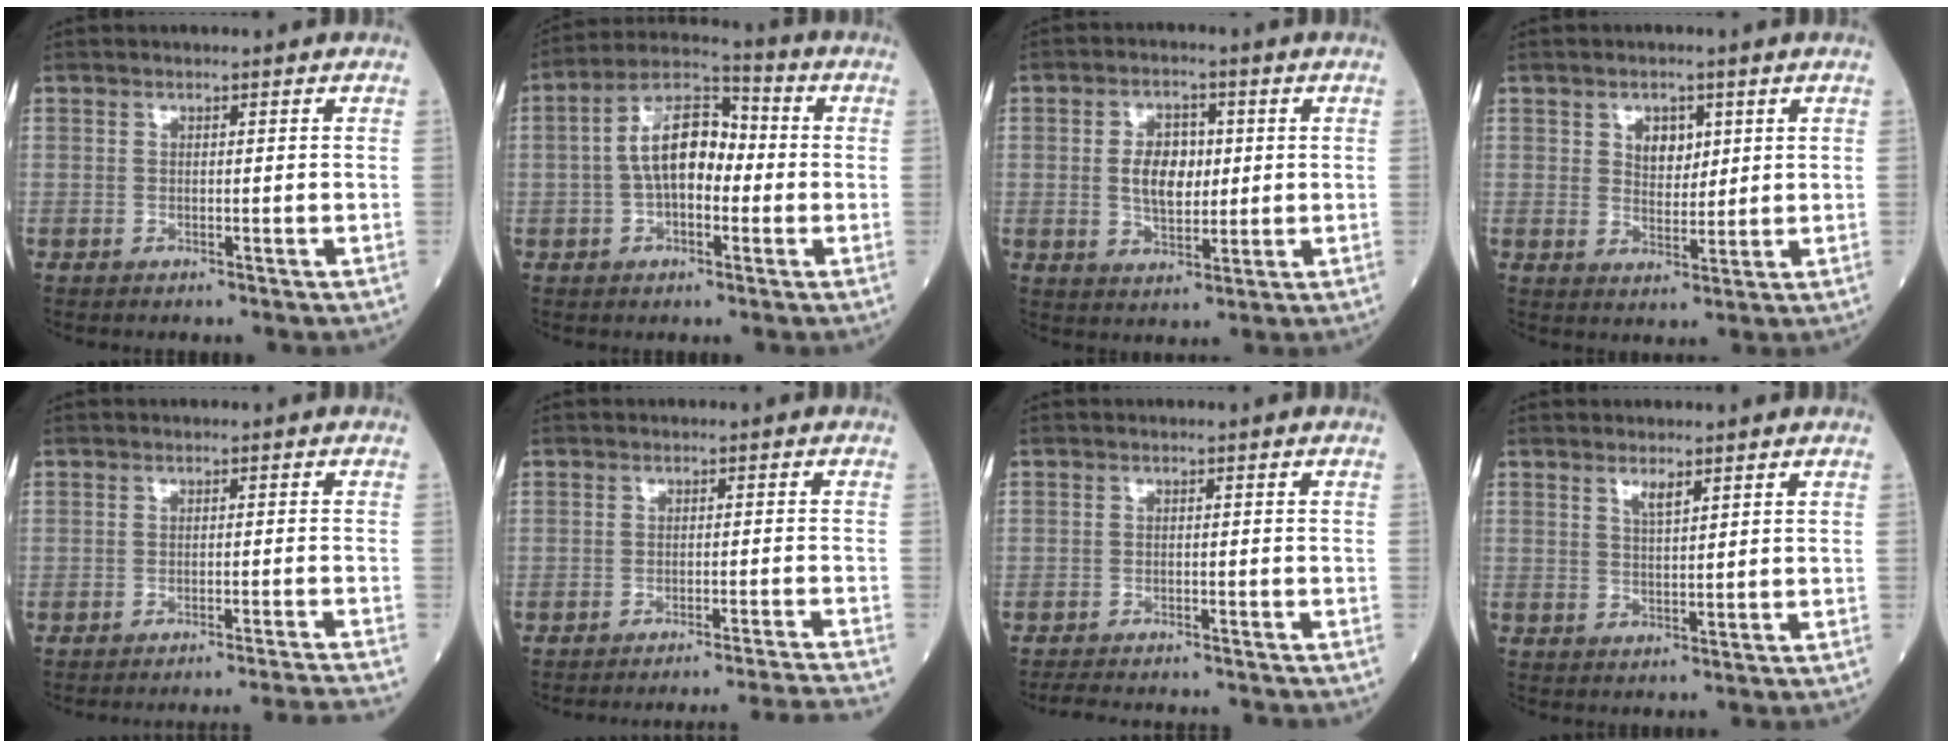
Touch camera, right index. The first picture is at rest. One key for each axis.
{"total": 10.2, "fx": -0.3, "fy": 5.0, "fz": 8.8, "tx": -0.172, "ty": 0.034, "tz": -0.011}
{"total": 6.5, "fx": 0.8, "fy": 3.8, "fz": 5.2, "tx": -0.096, "ty": 0.008, "tz": 0.018}
{"total": 4.4, "fx": 1.8, "fy": 3.1, "fz": 2.6, "tx": -0.037, "ty": 0.005, "tz": 0.032}
{"total": 9.7, "fx": -9.0, "fy": -3.3, "fz": 1.2, "tx": 0.009, "ty": -0.025, "tz": -0.111}
{"total": 12.0, "fx": -11.2, "fy": -3.8, "fz": 1.8, "tx": 0.004, "ty": -0.028, "tz": -0.142}
{"total": 7.2, "fx": -6.8, "fy": 1.2, "fz": 1.9, "tx": -0.031, "ty": -0.010, "tz": -0.097}
{"total": 2.1, "fx": 1.4, "fy": 0.3, "fz": 1.5, "tx": -0.030, "ty": -0.002, "tz": 0.027}